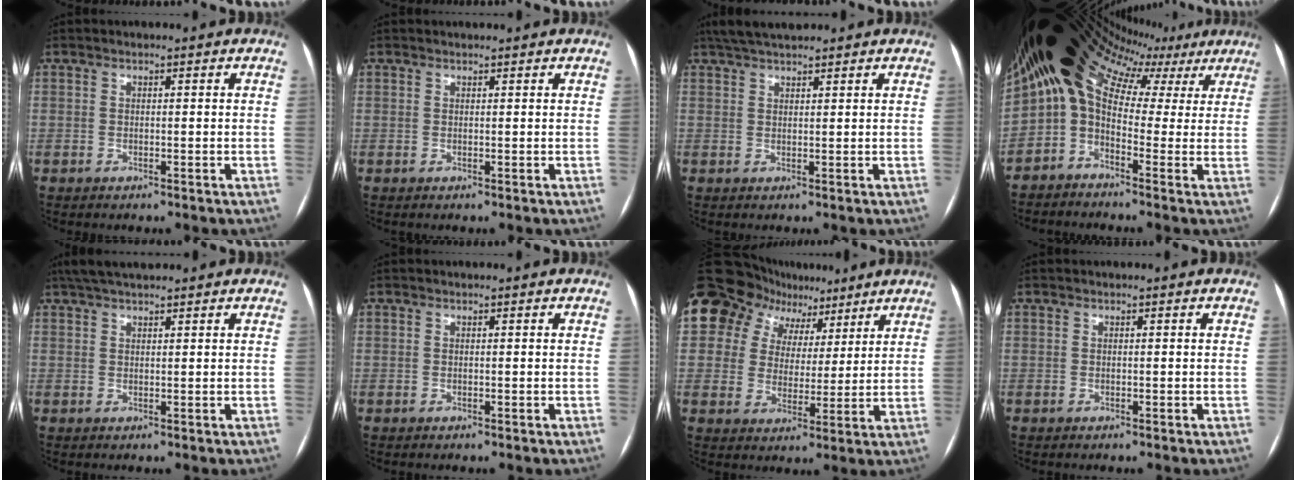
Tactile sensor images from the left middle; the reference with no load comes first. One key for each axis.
{"total": 1.0, "fx": 0.9, "fy": 0.3, "fz": 0.4, "tx": -0.012, "ty": 0.016, "tz": 0.014}
{"total": 4.9, "fx": 4.4, "fy": 0.8, "fz": 2.1, "tx": -0.035, "ty": 0.030, "tz": 0.080}
{"total": 17.6, "fx": 8.2, "fy": 11.5, "fz": 10.4, "tx": -0.197, "ty": 0.108, "tz": 0.112}
{"total": 5.1, "fx": 4.4, "fy": 1.0, "fz": 2.4, "tx": -0.039, "ty": 0.034, "tz": 0.079}
{"total": 0.0}
{"total": 15.9, "fx": 10.0, "fy": 11.3, "fz": 5.2, "tx": -0.112, "ty": 0.059, "tz": 0.159}
{"total": 0.0}